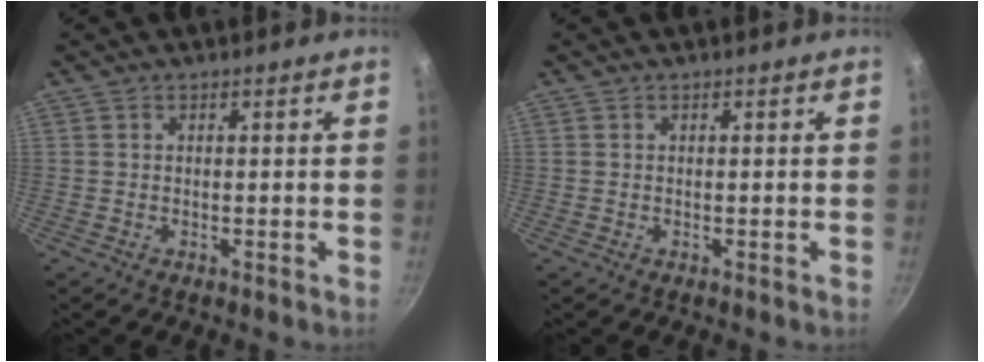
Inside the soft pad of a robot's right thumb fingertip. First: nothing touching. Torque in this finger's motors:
{"motor_torque": [0.00, 0.00, 0.08, -0.08, 0.00]}